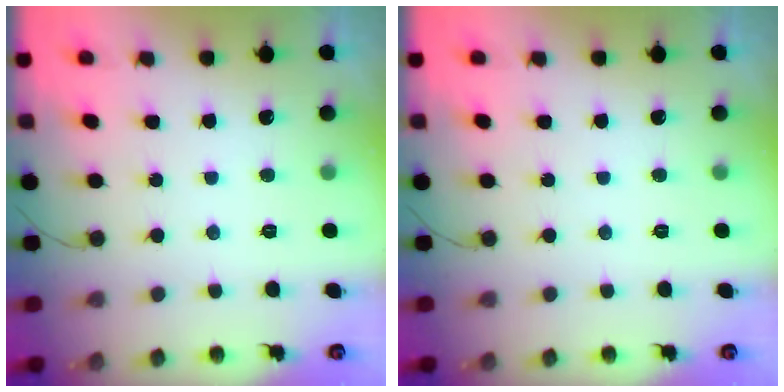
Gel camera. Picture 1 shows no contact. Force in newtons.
{"total": 0.0}